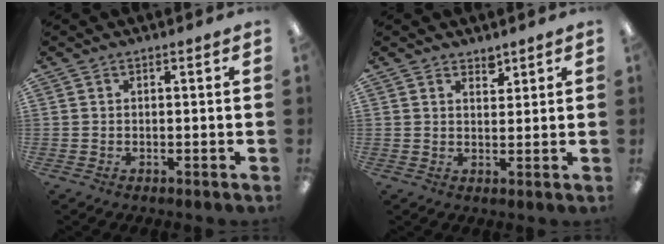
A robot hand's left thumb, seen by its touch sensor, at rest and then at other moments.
{"total": 2.6, "force": [2.2, 1.1, 0.5], "torque": [0.012, -0.019, 0.037]}